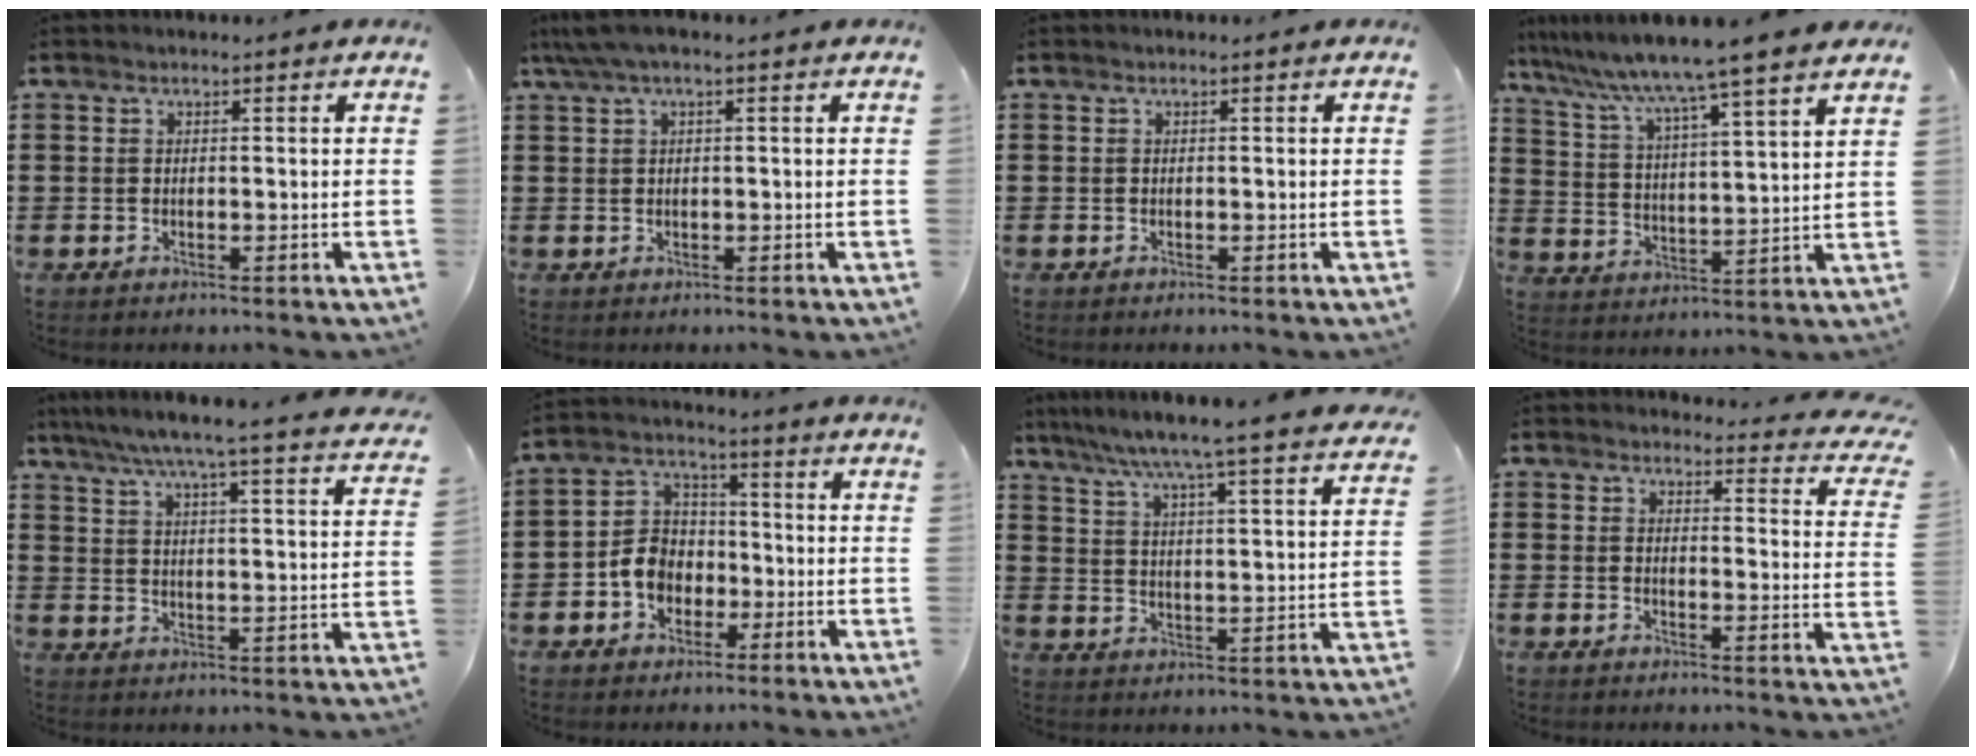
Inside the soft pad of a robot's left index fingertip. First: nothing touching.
{"total": 2.5, "force": [0.5, 0.4, 2.4], "torque": [-0.052, -0.003, 0.007]}
{"total": 0.0}
{"total": 7.1, "force": [6.2, -1.8, 3.0], "torque": [-0.085, -0.053, 0.094]}
{"total": 6.2, "force": [5.3, -0.7, 3.1], "torque": [-0.083, -0.042, 0.084]}
{"total": 6.6, "force": [-2.3, 5.4, 2.9], "torque": [-0.081, 0.013, -0.049]}
{"total": 6.1, "force": [5.3, -1.3, 2.7], "torque": [-0.075, -0.047, 0.081]}
{"total": 3.3, "force": [3.2, 0.4, 1.0], "torque": [-0.018, -0.021, 0.053]}